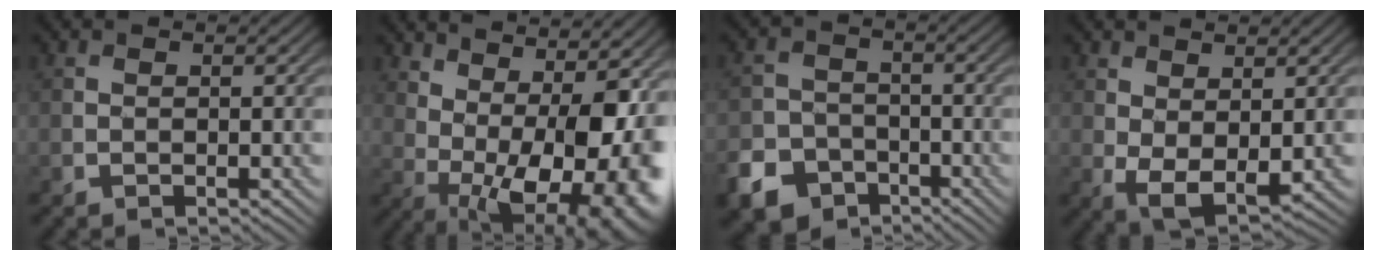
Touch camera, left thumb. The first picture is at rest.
{"total": 17.3, "force": [2.6, 8.5, 14.8], "torque": [-0.186, 0.014, 0.067]}
{"total": 8.8, "force": [-5.4, 6.3, 2.8], "torque": [-0.059, -0.025, -0.106]}
{"total": 4.9, "force": [0.5, 2.6, 4.2], "torque": [-0.092, -0.008, 0.017]}